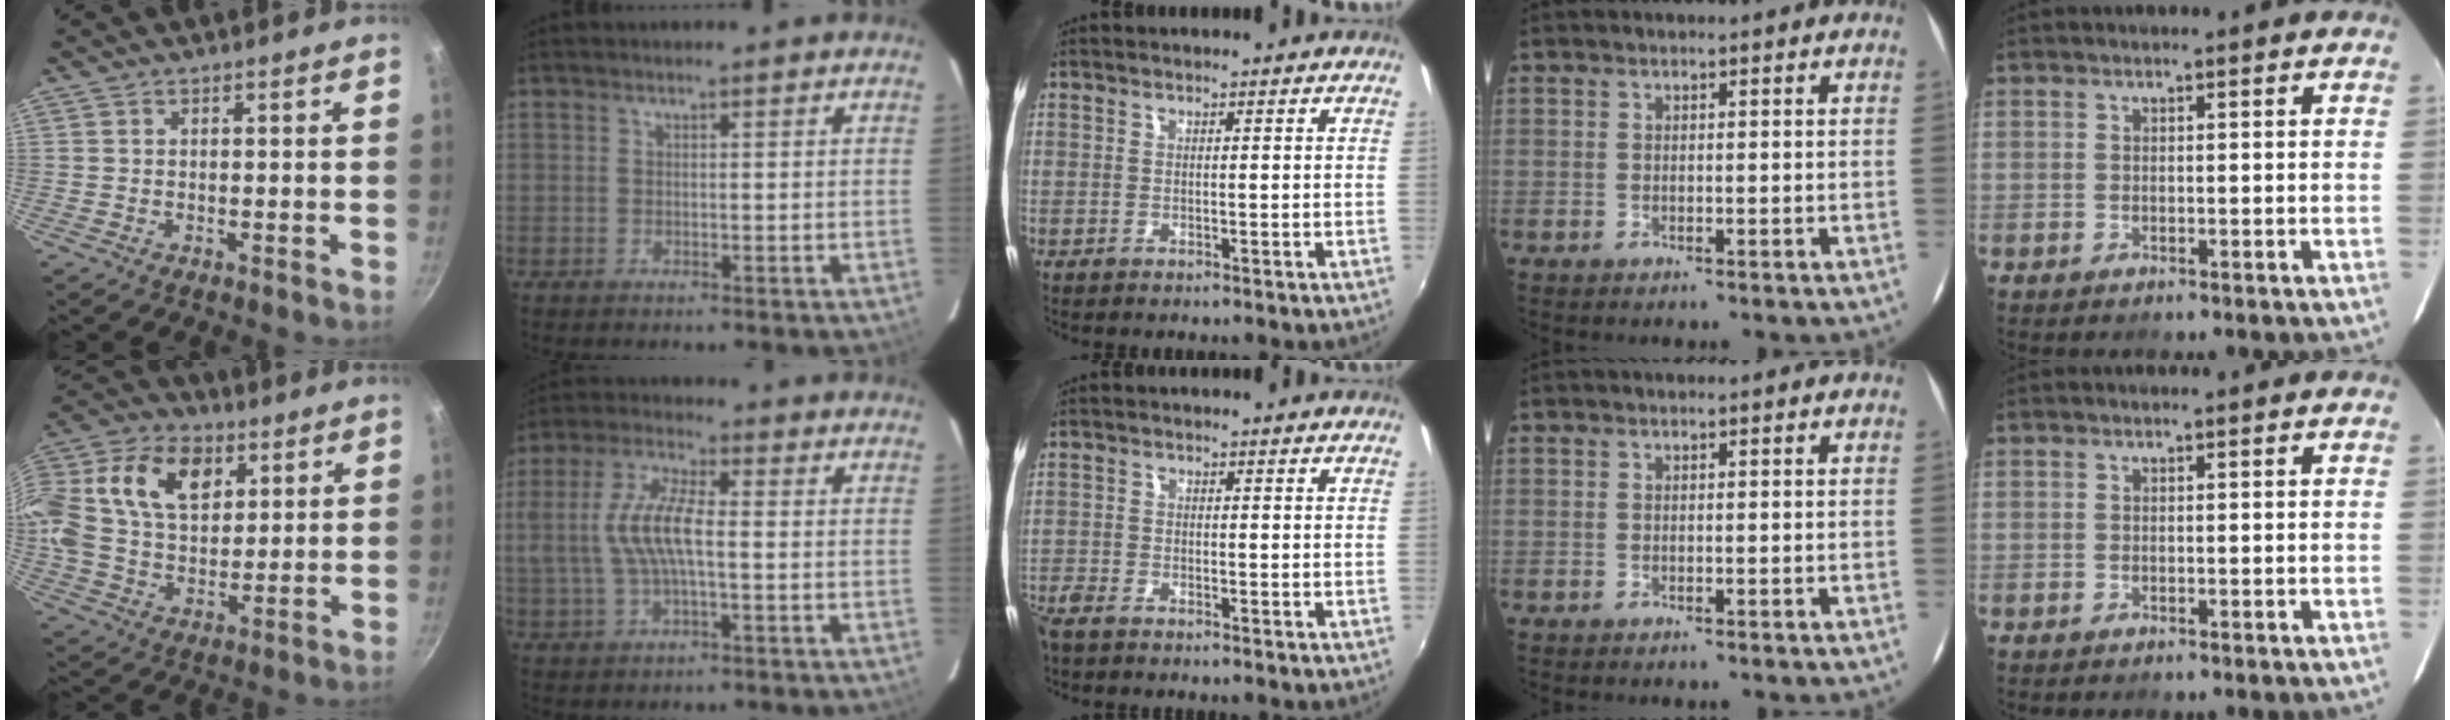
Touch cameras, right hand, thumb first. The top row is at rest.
{"thumb": {"total": 25.1, "force": [8.6, 17.0, 16.3], "torque": [-0.343, 0.025, 0.141]}, "index": {"total": 9.7, "force": [-0.4, 3.3, 9.1], "torque": [-0.187, 0.008, -0.005]}, "middle": {"total": 3.4, "force": [-2.9, 1.0, 1.4], "torque": [-0.039, -0.013, -0.061]}}